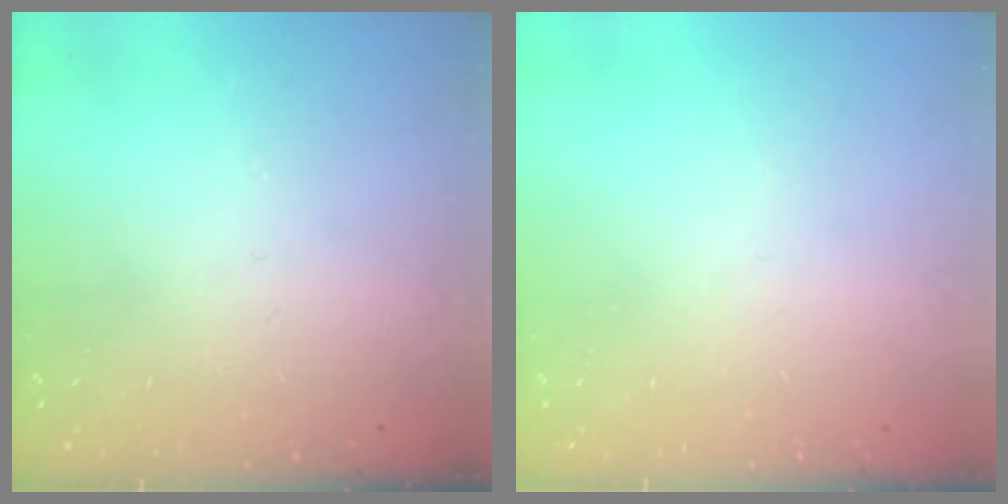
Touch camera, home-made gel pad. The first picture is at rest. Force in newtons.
{"total": 0.0}